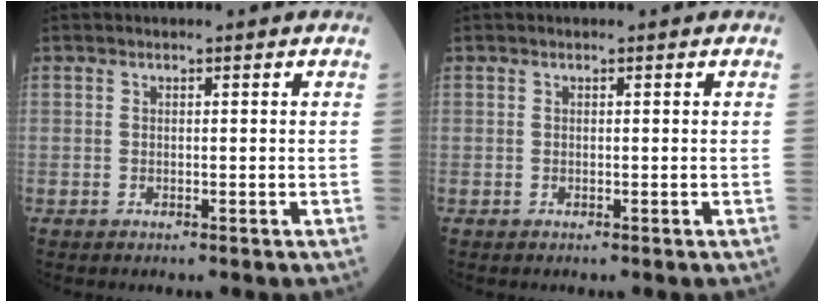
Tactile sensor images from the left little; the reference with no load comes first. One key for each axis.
{"total": 0.0}